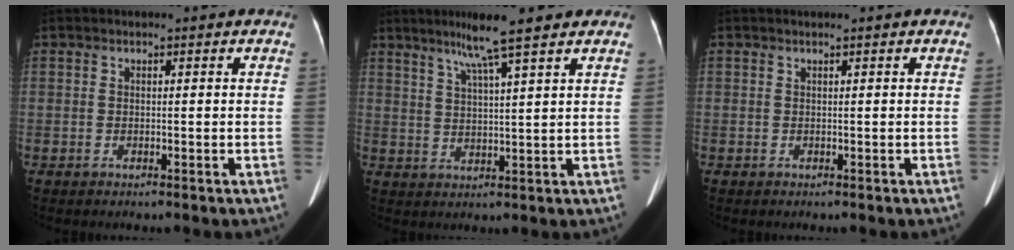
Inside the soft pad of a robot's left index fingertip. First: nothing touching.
{"total": 8.0, "force": [5.7, -0.5, 5.7], "torque": [-0.097, 0.013, 0.095]}
{"total": 0.0}